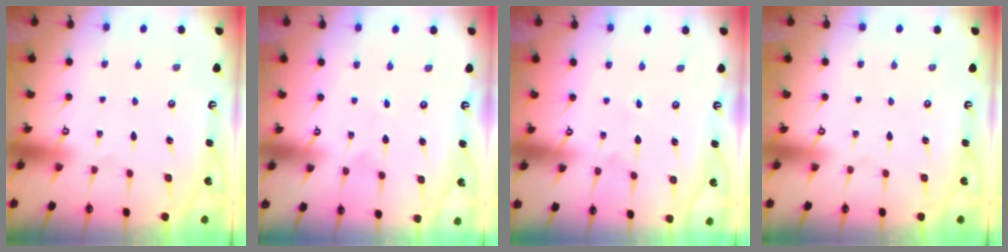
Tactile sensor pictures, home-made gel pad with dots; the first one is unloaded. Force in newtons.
{"total": 3.0, "press": 3.0, "slide": 0.3}
{"total": 1.7, "press": 1.7, "slide": 0.1}
{"total": 0.0}